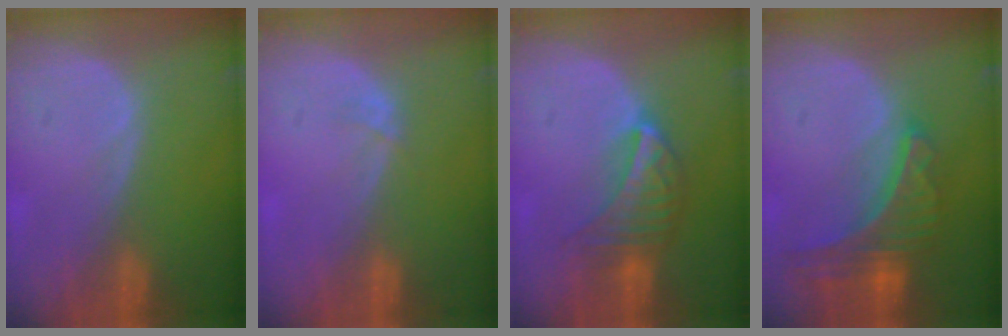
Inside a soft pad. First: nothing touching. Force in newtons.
{"total": 1.2, "press": 0.9, "slide": 0.7}
{"total": 7.0, "press": 6.2, "slide": 3.3}
{"total": 8.9, "press": 7.8, "slide": 4.3}